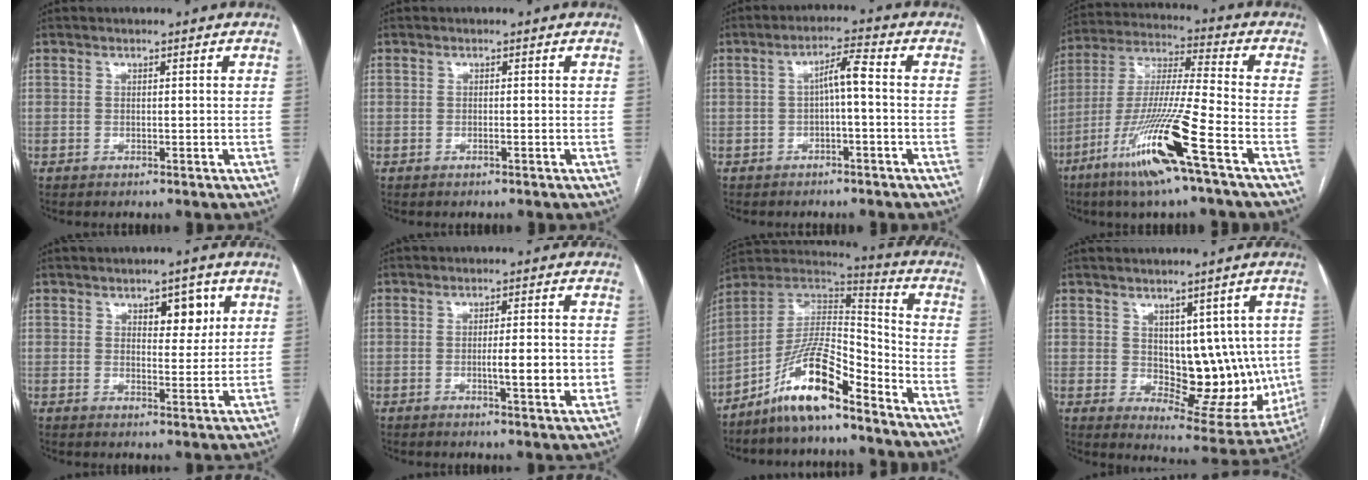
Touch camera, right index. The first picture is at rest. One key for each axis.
{"total": 0.0}
{"total": 4.2, "fx": -0.5, "fy": 0.8, "fz": 4.1, "tx": -0.068, "ty": 0.020, "tz": -0.007}
{"total": 16.4, "fx": -8.4, "fy": -0.6, "fz": 14.1, "tx": -0.295, "ty": -0.031, "tz": -0.161}
{"total": 5.3, "fx": 2.4, "fy": 2.5, "fz": 4.1, "tx": -0.049, "ty": 0.003, "tz": 0.033}
{"total": 6.1, "fx": -1.0, "fy": 0.8, "fz": 5.9, "tx": -0.088, "ty": -0.006, "tz": -0.015}
{"total": 13.4, "fx": -9.3, "fy": 2.8, "fz": 9.2, "tx": -0.169, "ty": 0.023, "tz": -0.169}
{"total": 13.3, "fx": 0.2, "fy": 7.2, "fz": 11.2, "tx": -0.120, "ty": 0.007, "tz": 0.028}